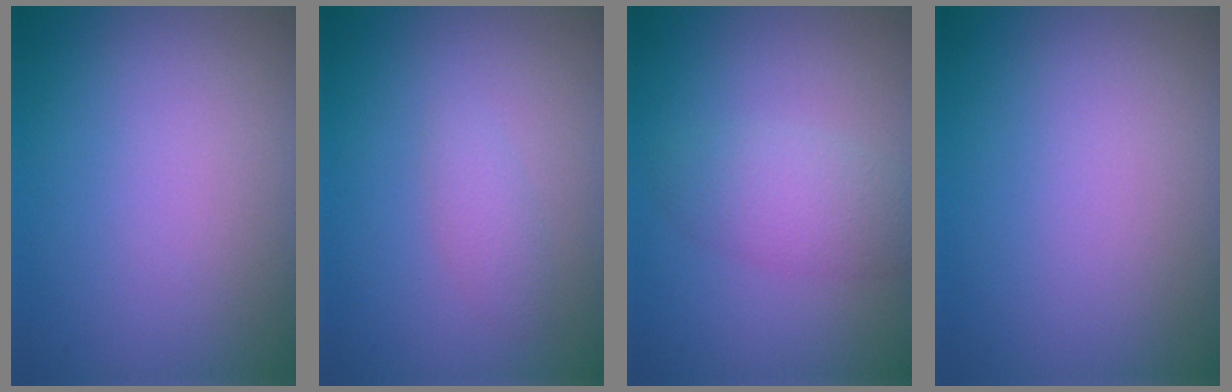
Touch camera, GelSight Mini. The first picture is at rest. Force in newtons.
{"total": 1.2, "press": 1.2, "slide": 0.0}
{"total": 3.2, "press": 3.2, "slide": 0.1}
{"total": 0.0}